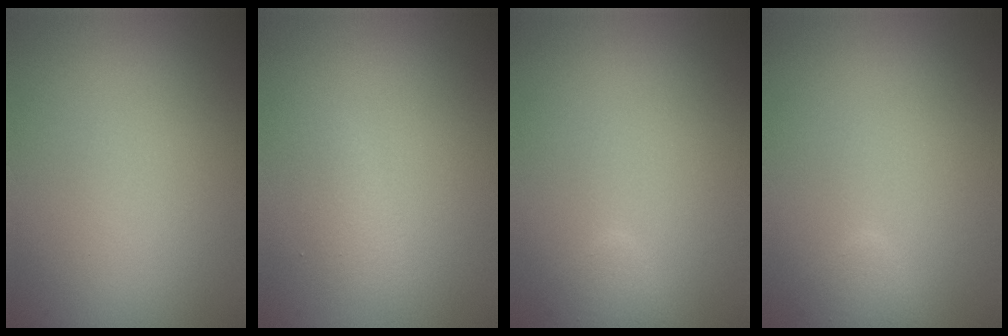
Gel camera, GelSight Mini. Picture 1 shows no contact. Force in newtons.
{"total": 1.3, "press": 1.3, "slide": 0.1}
{"total": 1.2, "press": 1.2, "slide": 0.1}
{"total": 1.2, "press": 1.2, "slide": 0.1}